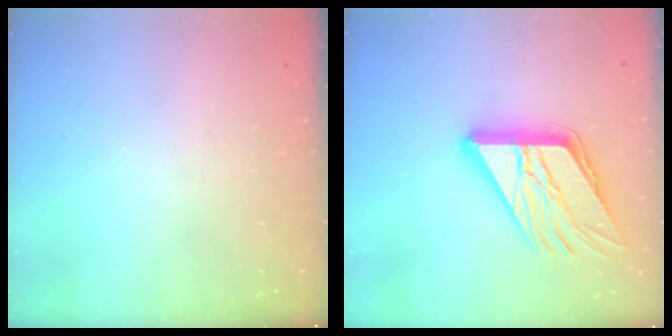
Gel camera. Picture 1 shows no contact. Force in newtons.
{"total": 21.5, "press": 21.3, "slide": 2.9}